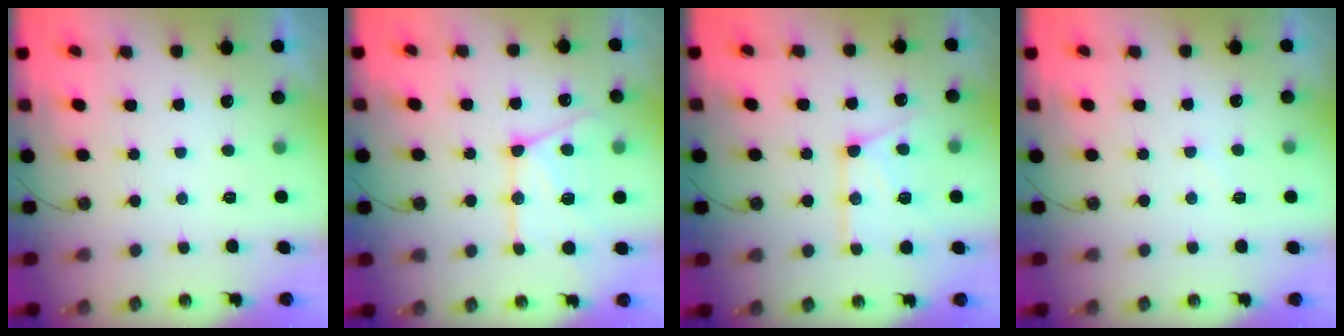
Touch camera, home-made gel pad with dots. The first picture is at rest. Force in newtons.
{"total": 15.4, "press": 15.4, "slide": 1.0}
{"total": 14.0, "press": 13.9, "slide": 1.6}
{"total": 3.2, "press": 3.2, "slide": 0.5}